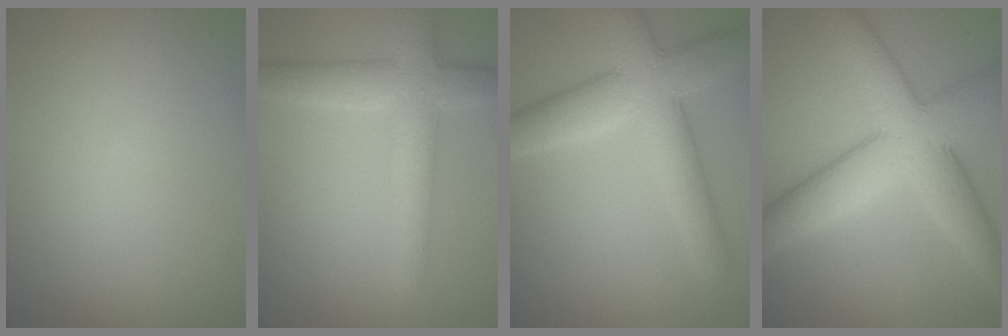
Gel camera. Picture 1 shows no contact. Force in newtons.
{"total": 5.6, "press": 5.6, "slide": 0.2}
{"total": 7.1, "press": 7.1, "slide": 0.2}
{"total": 9.0, "press": 9.0, "slide": 0.0}